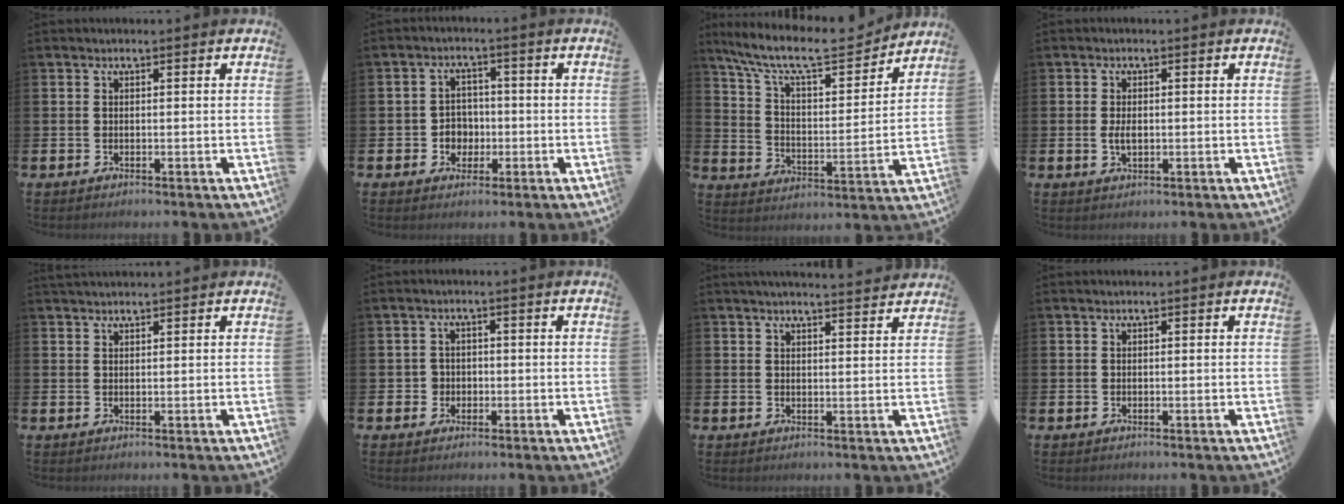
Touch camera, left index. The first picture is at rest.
{"total": 3.5, "force": [-0.6, 3.3, 1.0], "torque": [-0.024, 0.001, -0.020]}
{"total": 10.5, "force": [9.3, 2.4, 4.2], "torque": [-0.118, -0.060, 0.157]}
{"total": 2.1, "force": [-0.1, 1.2, 1.8], "torque": [-0.027, 0.000, -0.005]}
{"total": 1.5, "force": [1.5, 0.2, 0.2], "torque": [-0.003, -0.001, 0.027]}
{"total": 2.1, "force": [-0.5, 2.1, 0.2], "torque": [-0.003, 0.005, -0.016]}
{"total": 3.1, "force": [3.0, -0.1, 0.4], "torque": [-0.003, -0.018, 0.052]}
{"total": 0.0}